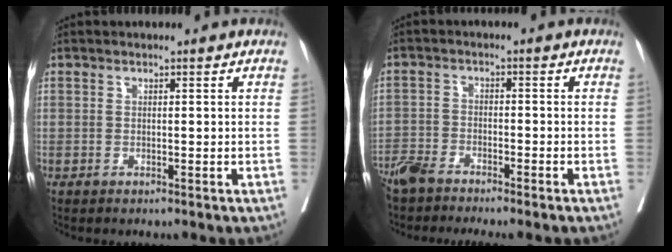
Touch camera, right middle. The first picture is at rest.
{"total": 5.8, "force": [-5.2, 0.5, 2.5], "torque": [-0.040, -0.012, -0.095]}